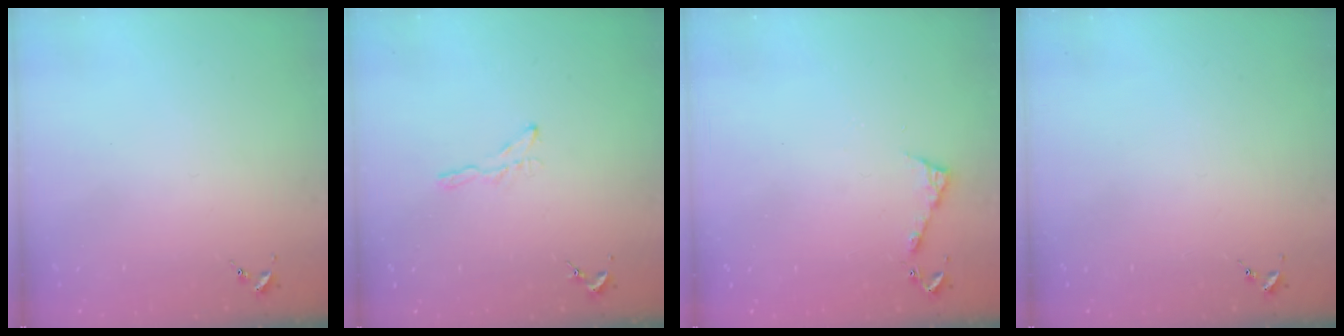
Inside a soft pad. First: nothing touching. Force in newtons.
{"total": 4.2, "press": 4.2, "slide": 0.5}
{"total": 4.9, "press": 4.8, "slide": 0.5}
{"total": 0.0}